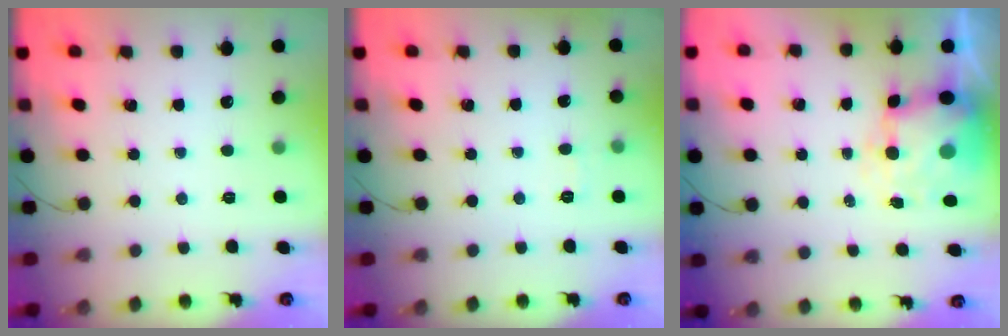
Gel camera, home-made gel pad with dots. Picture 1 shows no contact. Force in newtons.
{"total": 4.5, "press": 4.4, "slide": 1.2}
{"total": 7.8, "press": 7.6, "slide": 1.7}